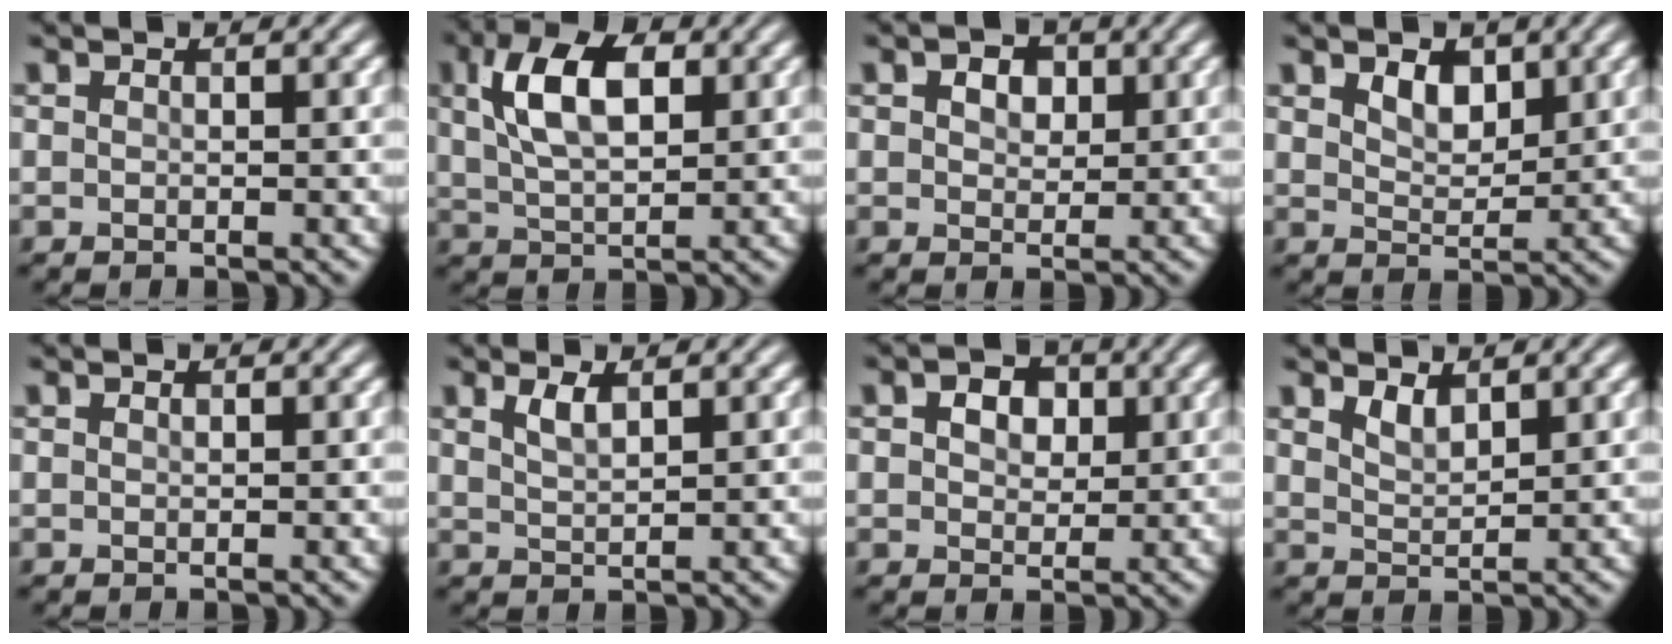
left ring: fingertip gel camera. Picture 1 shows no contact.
{"total": 6.9, "force": [2.2, 3.5, 5.5], "torque": [-0.107, 0.011, 0.036]}
{"total": 3.2, "force": [1.5, 2.1, 1.9], "torque": [-0.030, 0.004, 0.011]}
{"total": 2.7, "force": [1.5, 1.6, 1.6], "torque": [-0.035, -0.004, 0.025]}
{"total": 0.0}
{"total": 1.8, "force": [1.2, 0.5, 1.2], "torque": [-0.027, 0.000, 0.024]}
{"total": 3.3, "force": [1.3, 2.3, 2.0], "torque": [-0.032, 0.004, 0.010]}
{"total": 1.8, "force": [1.4, 0.6, 0.9], "torque": [-0.021, -0.004, 0.030]}